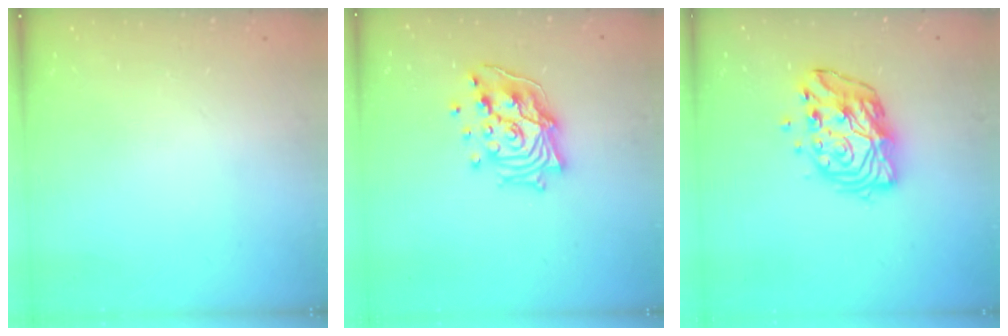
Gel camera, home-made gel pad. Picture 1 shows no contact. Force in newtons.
{"total": 15.3, "press": 15.1, "slide": 2.7}
{"total": 14.1, "press": 14.0, "slide": 1.3}